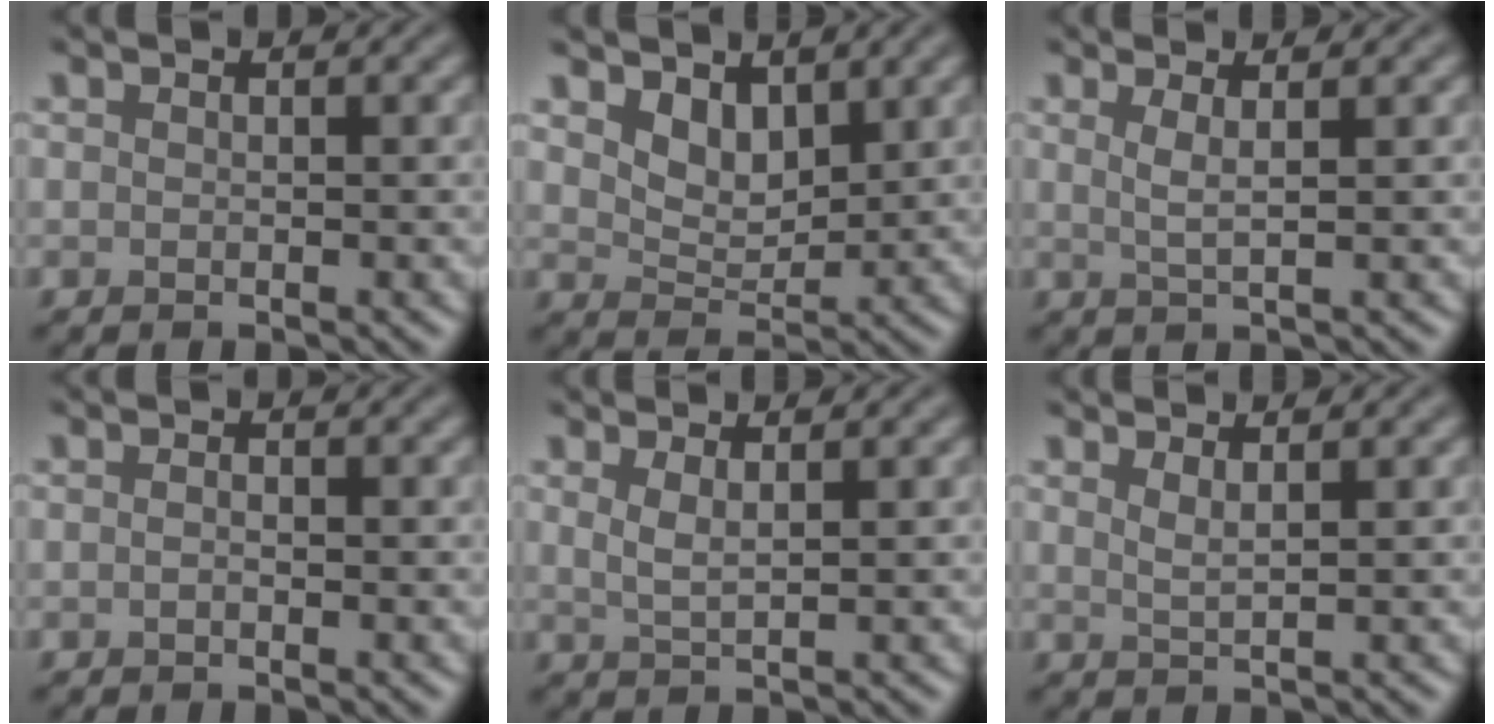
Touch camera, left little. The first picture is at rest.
{"total": 2.9, "force": [2.1, 1.5, 1.4], "torque": [-0.034, -0.011, 0.035]}
{"total": 1.9, "force": [0.7, 0.5, 1.7], "torque": [-0.029, -0.001, 0.009]}
{"total": 0.6, "force": [-0.2, 0.2, 0.5], "torque": [-0.012, 0.000, -0.004]}
{"total": 1.9, "force": [1.0, 0.6, 1.5], "torque": [-0.026, -0.002, 0.016]}
{"total": 1.6, "force": [1.1, 0.4, 1.1], "torque": [-0.014, 0.000, 0.015]}